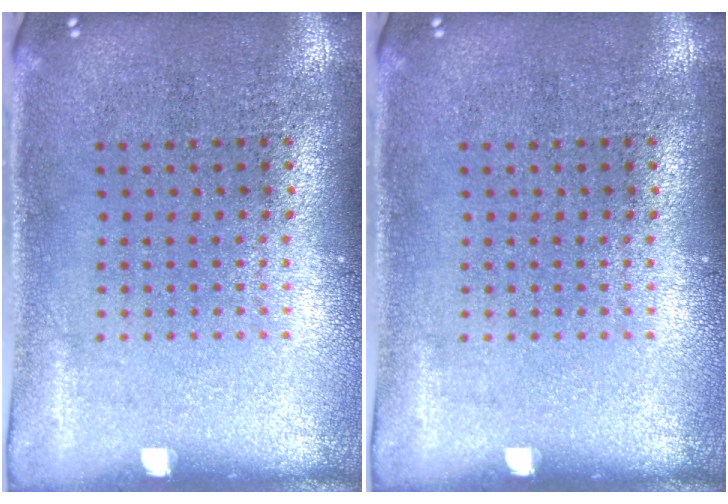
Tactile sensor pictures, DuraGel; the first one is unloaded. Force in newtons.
{"total": 0.0}